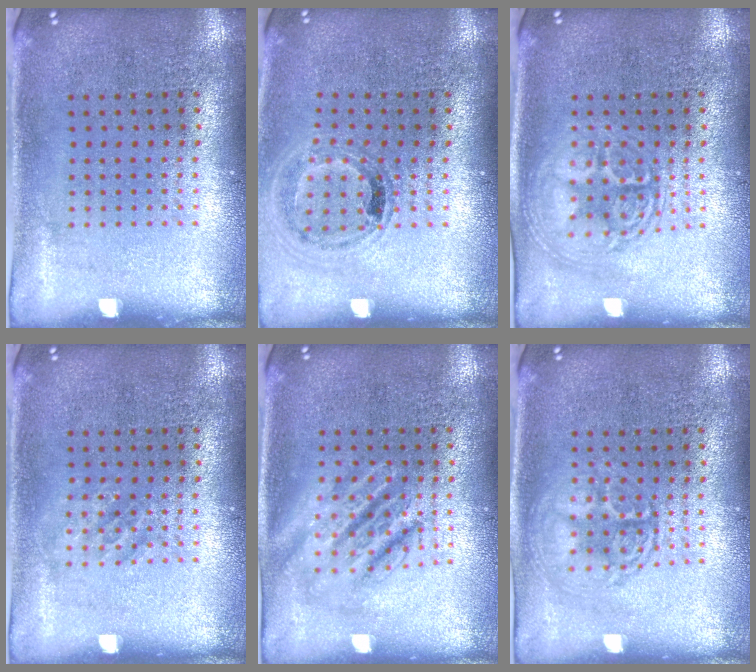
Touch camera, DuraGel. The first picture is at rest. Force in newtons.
{"total": 0.9, "press": 0.9, "slide": 0.1}
{"total": 2.9, "press": 2.8, "slide": 0.4}
{"total": 1.0, "press": 1.0, "slide": 0.2}
{"total": 2.5, "press": 2.5, "slide": 0.3}
{"total": 2.6, "press": 2.6, "slide": 0.4}